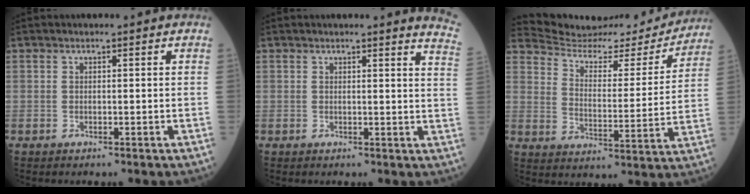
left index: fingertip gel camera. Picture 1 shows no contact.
{"total": 6.5, "force": [6.3, -0.3, 1.7], "torque": [-0.010, -0.051, 0.034]}
{"total": 19.0, "force": [18.3, 3.3, 3.6], "torque": [-0.059, -0.035, 0.249]}